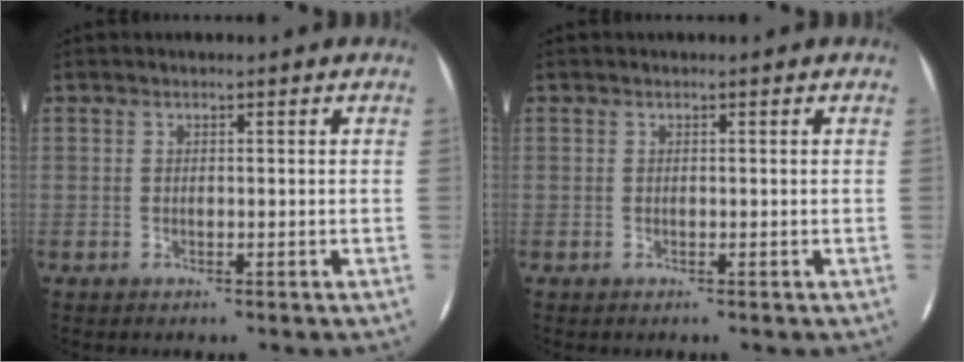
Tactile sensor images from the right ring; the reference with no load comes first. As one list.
[{"total": 0.0}]